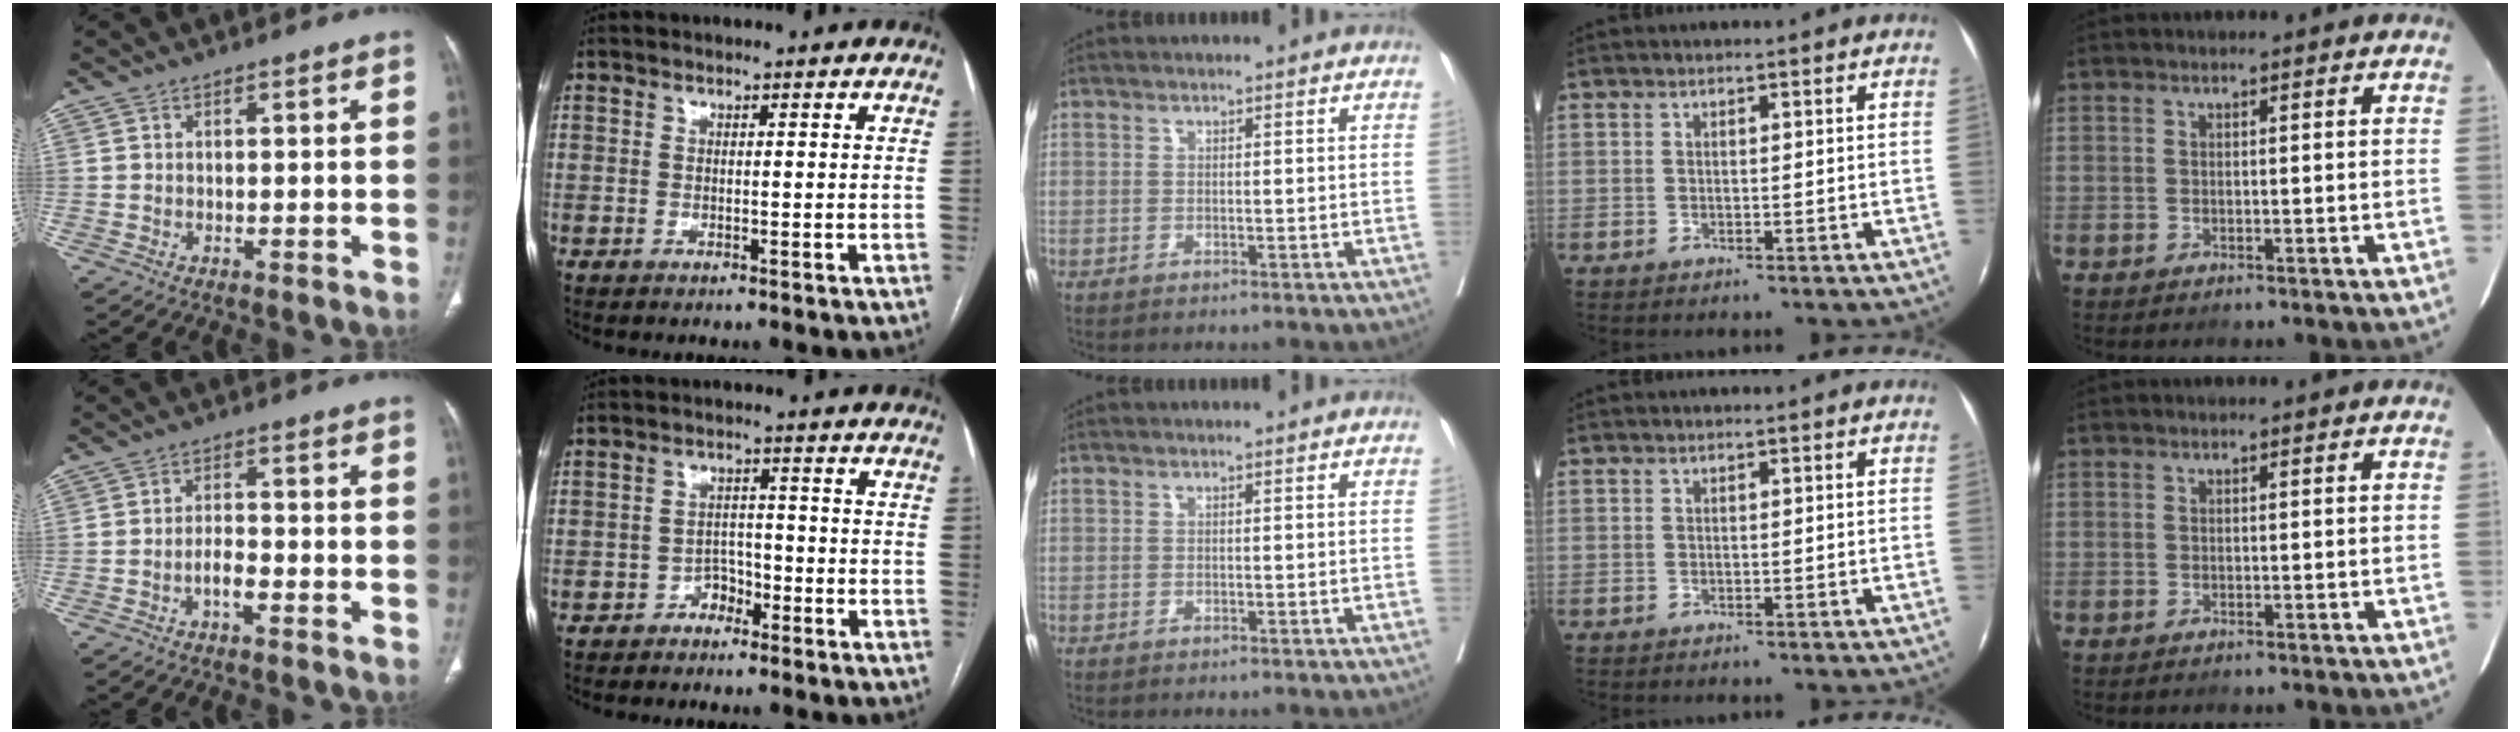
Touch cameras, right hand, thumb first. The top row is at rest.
{"thumb": {"total": 3.1, "force": [-1.6, 1.2, 2.3], "torque": [-0.041, 0.016, -0.032]}, "index": {"total": 2.9, "force": [-2.1, 1.9, 0.8], "torque": [-0.006, 0.011, -0.035]}}